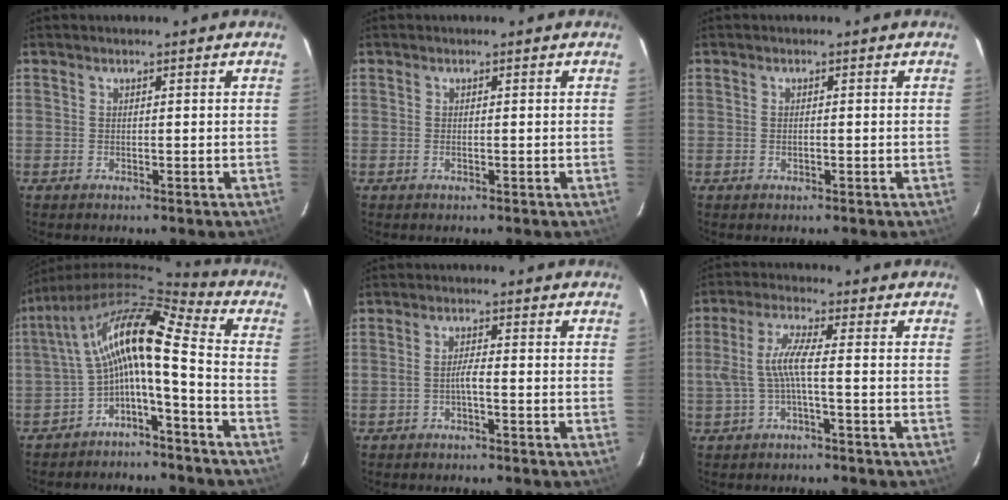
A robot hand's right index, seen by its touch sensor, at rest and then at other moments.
{"total": 0.7, "force": [-0.2, 0.1, 0.7], "torque": [-0.014, 0.001, -0.004]}
{"total": 0.6, "force": [-0.2, 0.4, 0.5], "torque": [-0.010, -0.001, -0.004]}
{"total": 12.4, "force": [-1.5, 2.7, 12.0], "torque": [-0.234, 0.026, -0.038]}
{"total": 2.0, "force": [-1.1, 0.0, 1.6], "torque": [-0.034, 0.004, -0.019]}
{"total": 5.6, "force": [-1.5, 0.3, 5.4], "torque": [-0.122, 0.006, -0.022]}